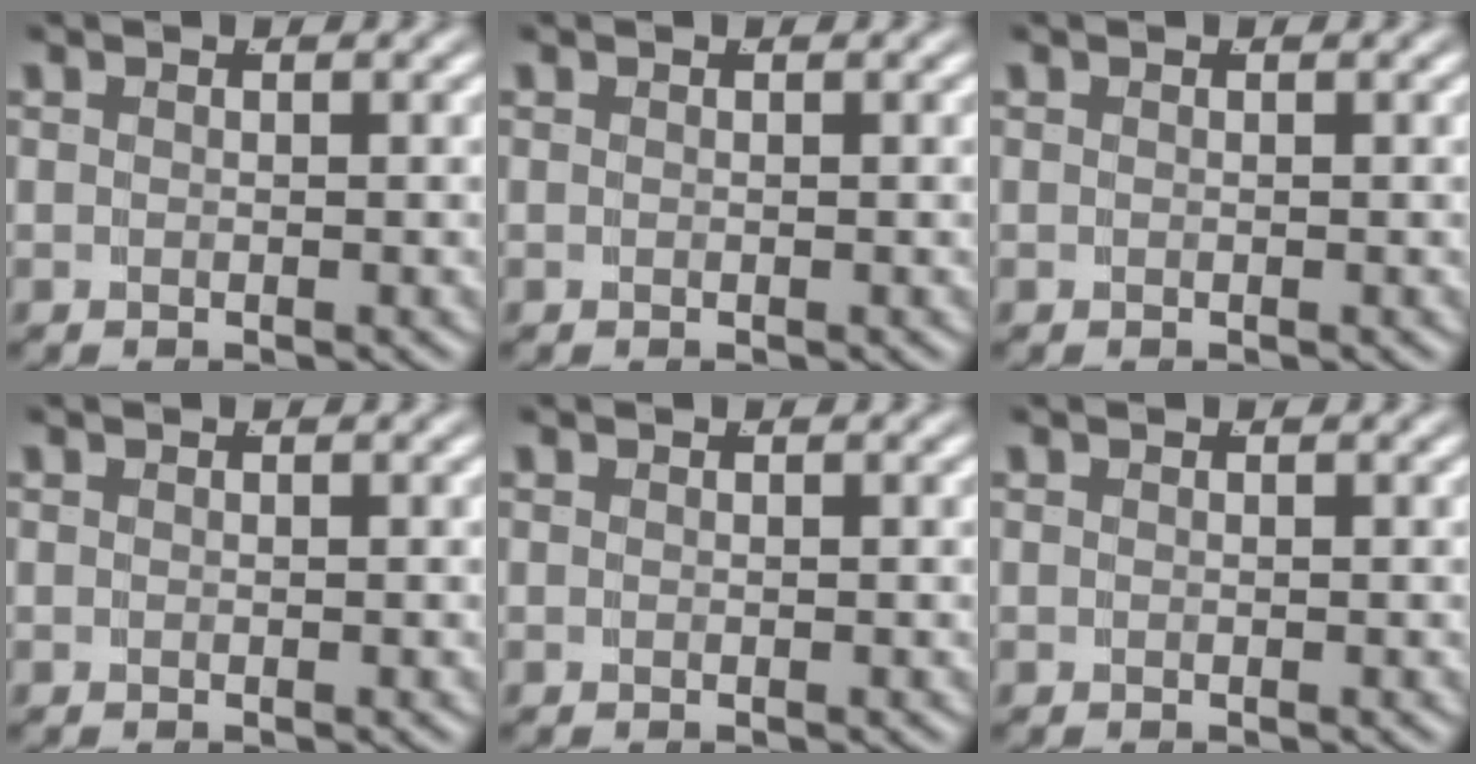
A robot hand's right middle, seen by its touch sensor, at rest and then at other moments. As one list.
[{"total": 0.0}, {"total": 0.0}, {"total": 0.0}, {"total": 0.0}, {"total": 0.0}]